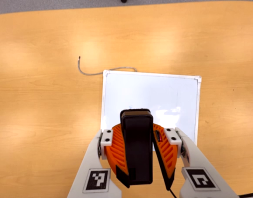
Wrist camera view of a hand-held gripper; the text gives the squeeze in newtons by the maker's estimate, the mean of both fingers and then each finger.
{"total": 11.3, "left": 10.3, "right": 12.2}